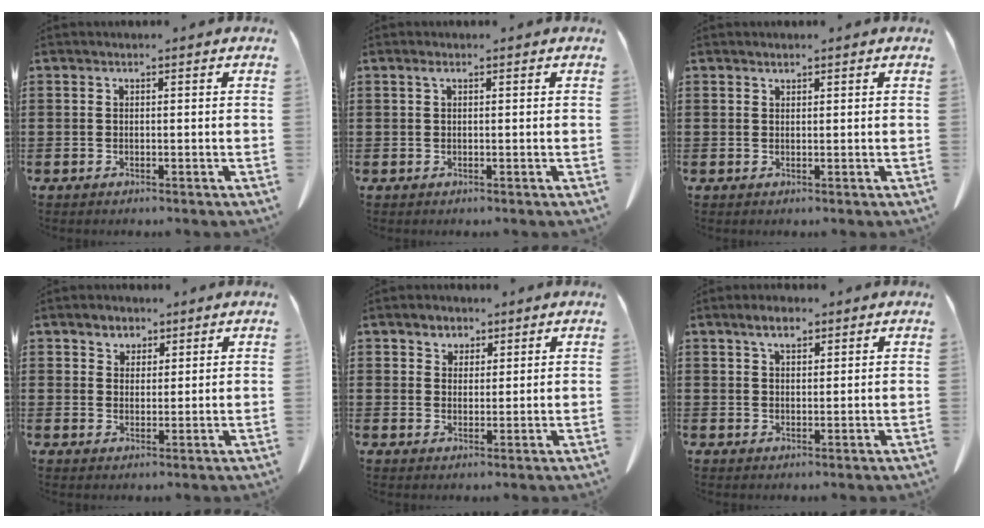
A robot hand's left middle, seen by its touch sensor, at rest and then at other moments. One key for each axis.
{"total": 0.9, "fx": 0.4, "fy": 0.2, "fz": 0.8, "tx": -0.017, "ty": 0.003, "tz": 0.006}
{"total": 0.6, "fx": 0.6, "fy": 0.2, "fz": 0.1, "tx": -0.005, "ty": -0.001, "tz": 0.012}
{"total": 2.9, "fx": 2.2, "fy": 1.9, "fz": 0.7, "tx": -0.022, "ty": 0.009, "tz": 0.040}
{"total": 2.8, "fx": 2.0, "fy": 1.9, "fz": 0.2, "tx": -0.016, "ty": 0.009, "tz": 0.037}
{"total": 3.5, "fx": 2.4, "fy": 1.4, "fz": 2.1, "tx": -0.038, "ty": 0.003, "tz": 0.042}